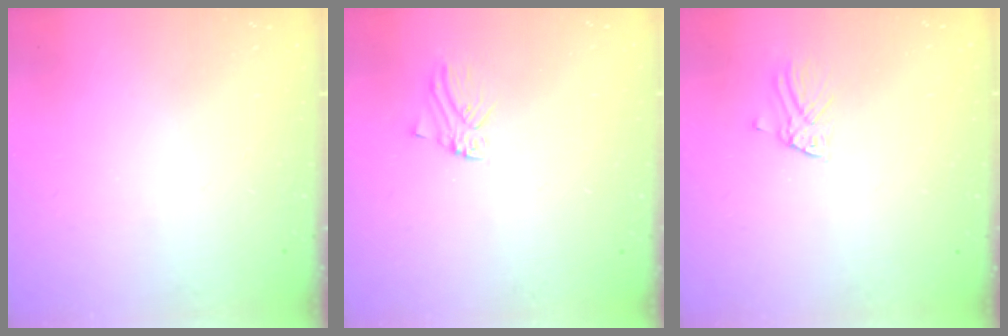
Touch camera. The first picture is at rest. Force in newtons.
{"total": 0.9, "press": 0.9, "slide": 0.1}
{"total": 1.7, "press": 1.7, "slide": 0.1}